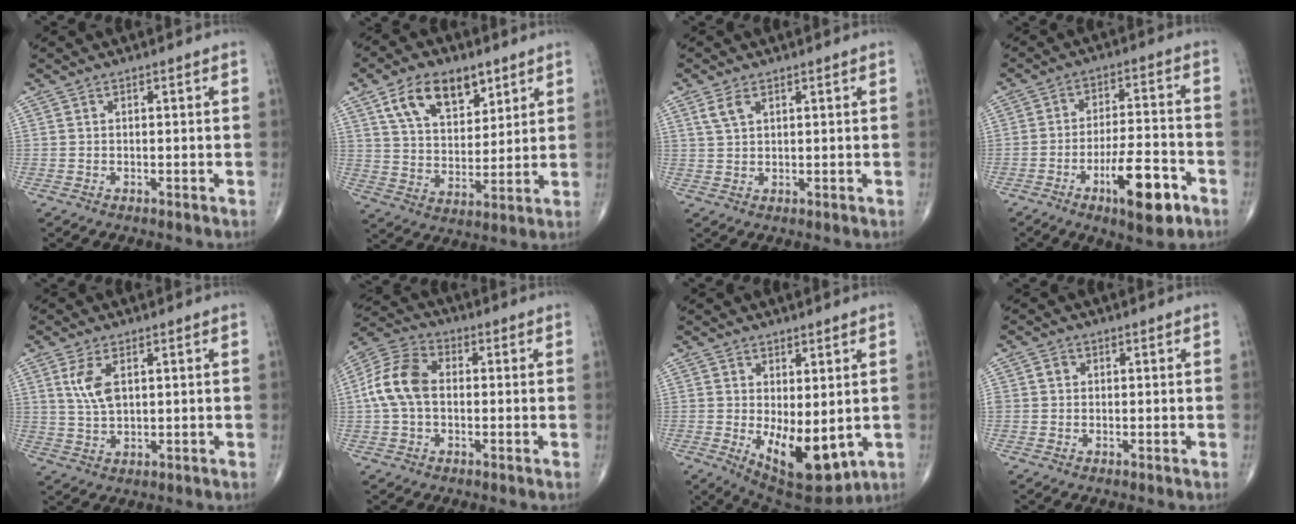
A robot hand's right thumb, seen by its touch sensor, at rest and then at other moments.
{"total": 13.4, "force": [7.2, 7.6, 8.3], "torque": [-0.112, -0.030, 0.134]}
{"total": 3.0, "force": [1.6, 1.6, 2.1], "torque": [-0.045, 0.003, 0.038]}
{"total": 12.6, "force": [-6.2, 3.9, 10.3], "torque": [-0.158, 0.032, -0.092]}
{"total": 5.6, "force": [1.9, 2.7, 4.5], "torque": [-0.095, -0.006, 0.044]}
{"total": 10.6, "force": [0.1, 7.1, 7.9], "torque": [-0.163, 0.031, -0.007]}
{"total": 11.5, "force": [-1.4, 5.5, 10.0], "torque": [-0.138, -0.024, 0.002]}
{"total": 1.7, "force": [0.2, 1.5, 0.7], "torque": [-0.007, 0.004, 0.004]}